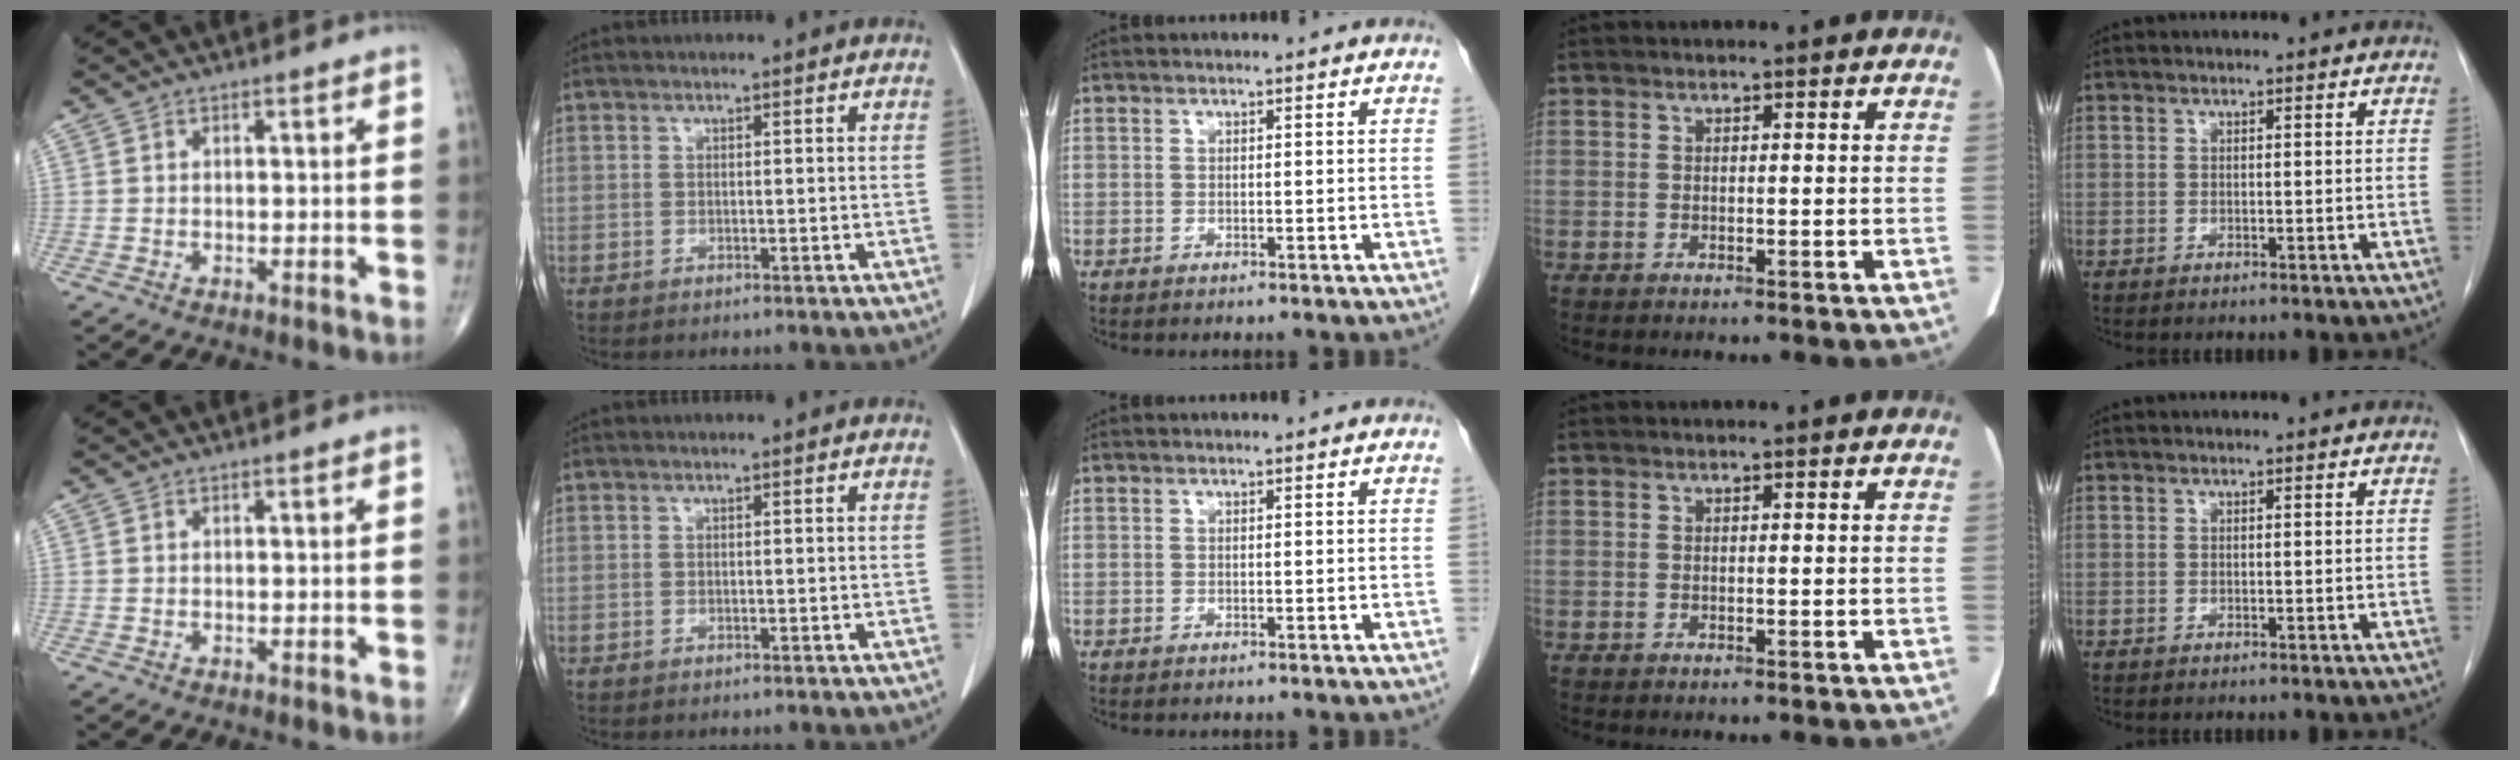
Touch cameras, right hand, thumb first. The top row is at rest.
{}